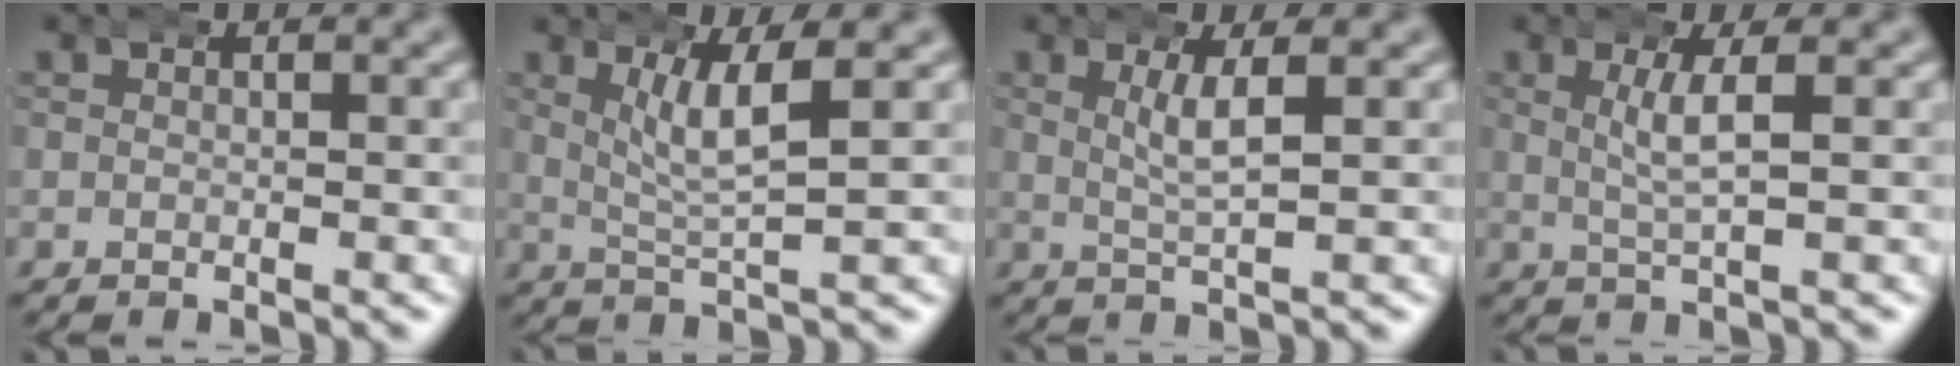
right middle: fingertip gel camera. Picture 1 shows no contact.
{"total": 4.2, "force": [2.0, 0.5, 3.7], "torque": [-0.064, -0.002, 0.037]}
{"total": 2.7, "force": [1.1, -0.1, 2.5], "torque": [-0.050, 0.000, 0.022]}
{"total": 2.6, "force": [0.7, -0.3, 2.5], "torque": [-0.048, 0.001, 0.015]}